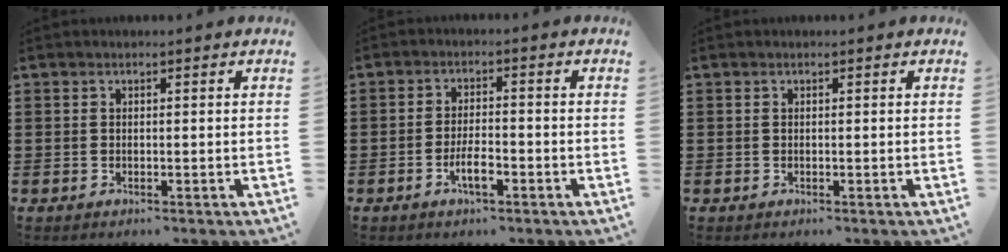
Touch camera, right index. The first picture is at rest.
{"total": 4.2, "force": [-2.0, 1.4, 3.4], "torque": [-0.064, 0.003, -0.037]}
{"total": 0.0}